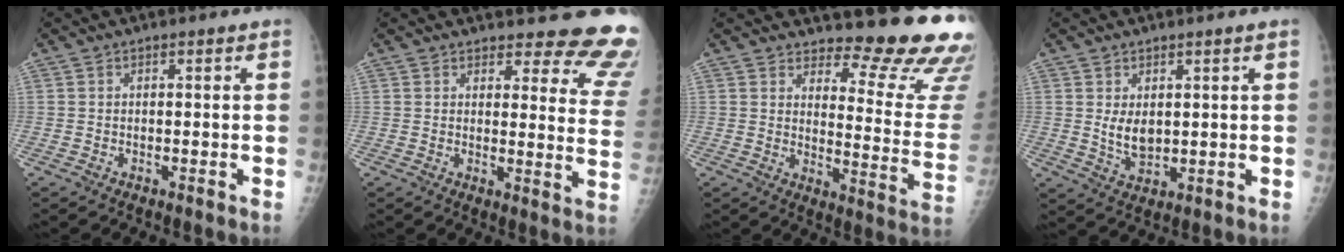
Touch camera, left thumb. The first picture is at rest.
{"total": 15.8, "force": [15.1, 3.7, 3.1], "torque": [0.019, -0.142, 0.139]}
{"total": 17.7, "force": [16.0, 3.4, 6.7], "torque": [-0.044, -0.179, 0.182]}
{"total": 4.5, "force": [1.1, 2.3, 3.8], "torque": [-0.061, -0.017, 0.032]}